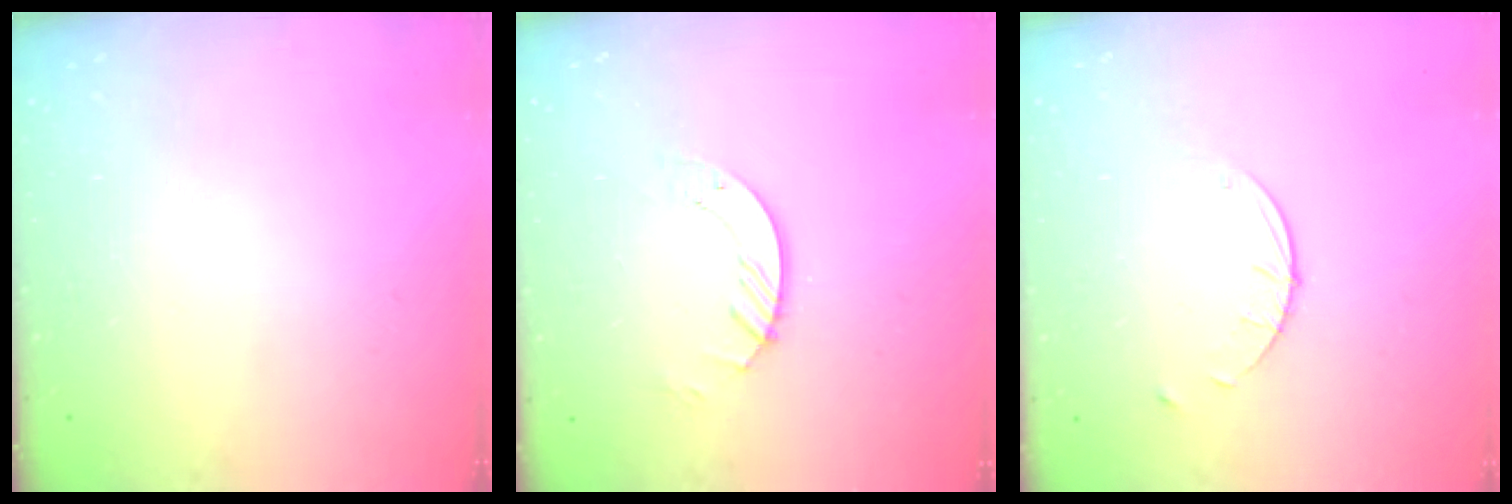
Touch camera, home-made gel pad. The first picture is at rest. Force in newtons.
{"total": 4.0, "press": 4.0, "slide": 0.3}
{"total": 4.6, "press": 4.5, "slide": 0.5}